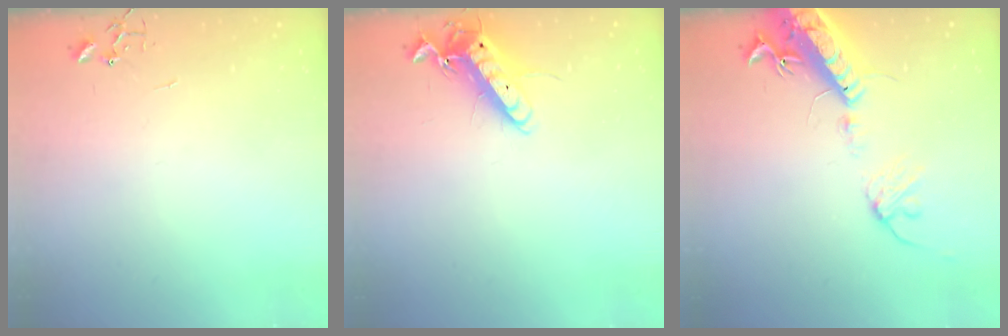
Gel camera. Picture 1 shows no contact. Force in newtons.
{"total": 13.0, "press": 12.9, "slide": 1.9}
{"total": 16.6, "press": 16.2, "slide": 3.8}